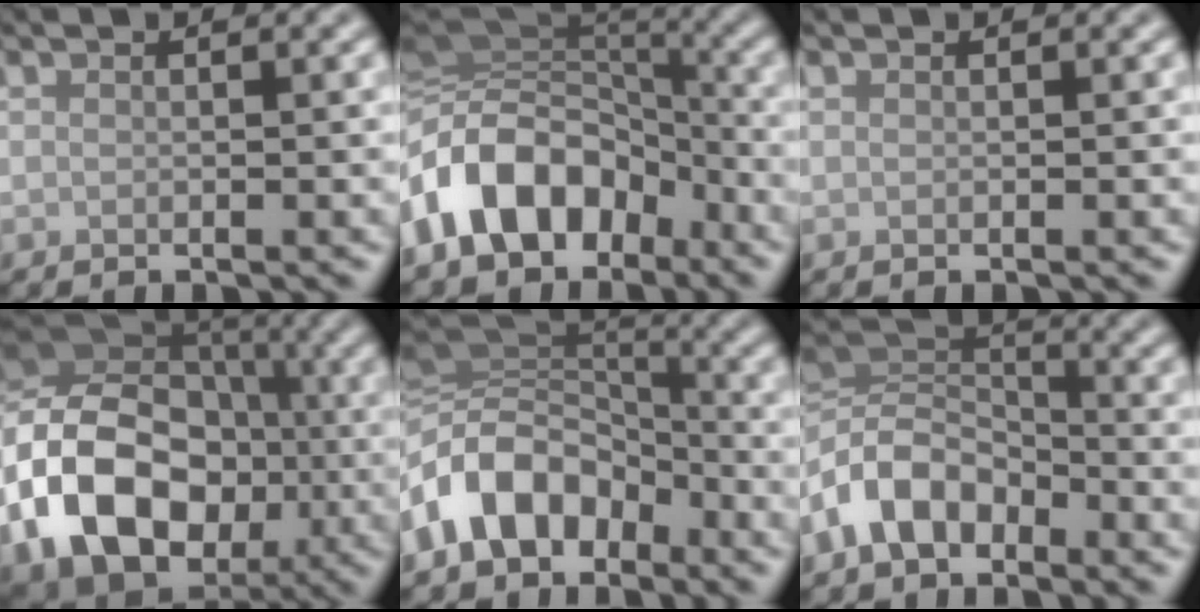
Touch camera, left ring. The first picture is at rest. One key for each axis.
{"total": 11.8, "fx": -5.0, "fy": 8.3, "fz": 6.7, "tx": -0.127, "ty": 0.005, "tz": -0.096}
{"total": 0.0}
{"total": 14.4, "fx": -4.3, "fy": 11.0, "fz": 8.3, "tx": -0.182, "ty": -0.010, "tz": -0.085}
{"total": 8.9, "fx": -4.4, "fy": 6.0, "fz": 4.9, "tx": -0.076, "ty": 0.012, "tz": -0.098}
{"total": 6.1, "fx": -3.3, "fy": 3.9, "fz": 3.3, "tx": -0.061, "ty": 0.007, "tz": -0.080}